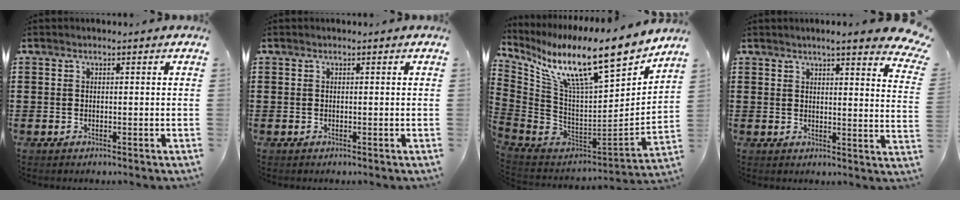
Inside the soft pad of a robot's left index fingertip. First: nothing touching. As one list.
[{"total": 0.0}, {"total": 15.3, "force": [10.2, 2.9, 11.0], "torque": [-0.214, -0.074, 0.170]}, {"total": 4.3, "force": [3.8, -0.6, 2.1], "torque": [-0.048, -0.020, 0.061]}]